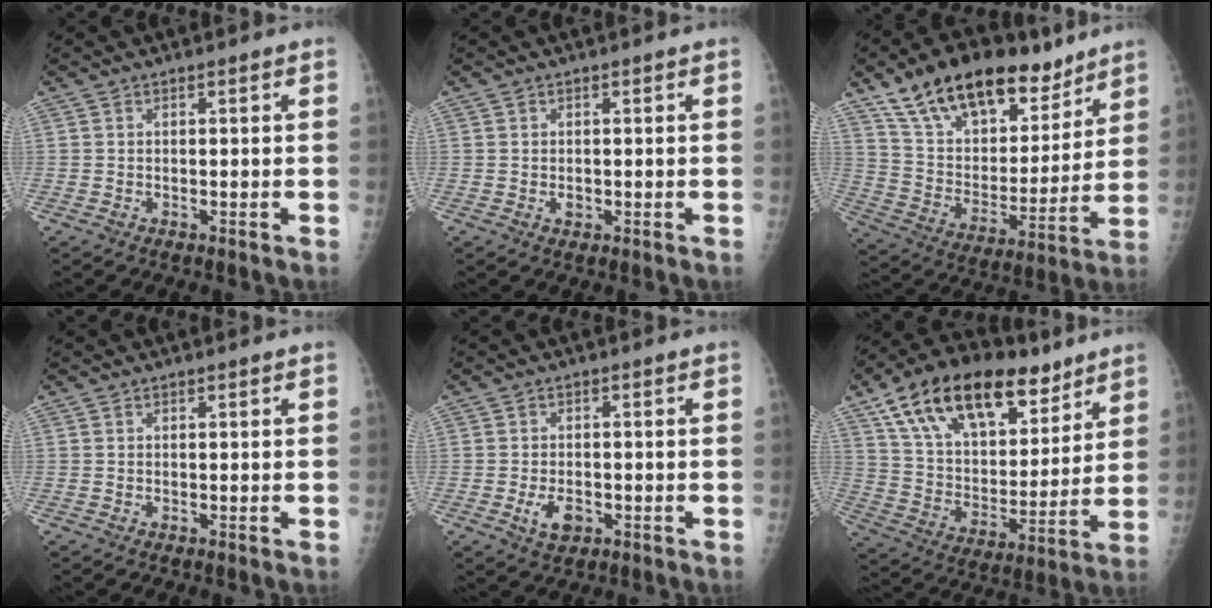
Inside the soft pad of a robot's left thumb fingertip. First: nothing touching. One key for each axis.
{"total": 1.7, "fx": -0.2, "fy": 1.4, "fz": 1.0, "tx": -0.009, "ty": 0.000, "tz": 0.002}
{"total": 24.7, "fx": 16.8, "fy": 12.1, "fz": 13.4, "tx": -0.188, "ty": -0.047, "tz": 0.287}
{"total": 0.0}
{"total": 4.1, "fx": -1.4, "fy": 2.6, "fz": 2.9, "tx": -0.045, "ty": 0.000, "tz": -0.019}
{"total": 25.5, "fx": 15.1, "fy": 13.4, "fz": 15.6, "tx": -0.234, "ty": -0.026, "tz": 0.260}